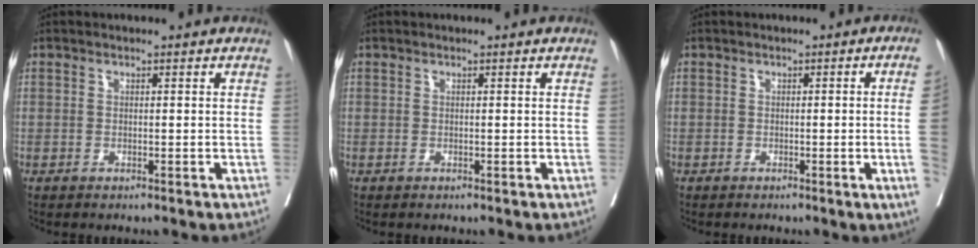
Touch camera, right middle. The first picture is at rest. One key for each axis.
{"total": 0.0}
{"total": 6.2, "fx": -0.8, "fy": -2.2, "fz": 5.7, "tx": -0.070, "ty": -0.016, "tz": -0.007}